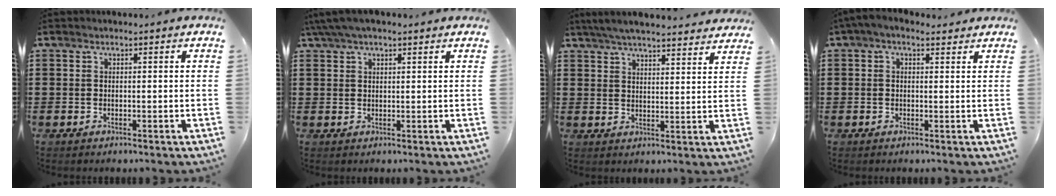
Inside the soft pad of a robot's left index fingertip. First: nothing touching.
{"total": 3.3, "force": [2.3, 1.0, 2.2], "torque": [-0.049, 0.008, 0.043]}
{"total": 5.1, "force": [4.8, 0.3, 1.7], "torque": [-0.048, -0.015, 0.087]}
{"total": 1.6, "force": [0.5, 0.8, 1.3], "torque": [-0.028, 0.005, 0.009]}